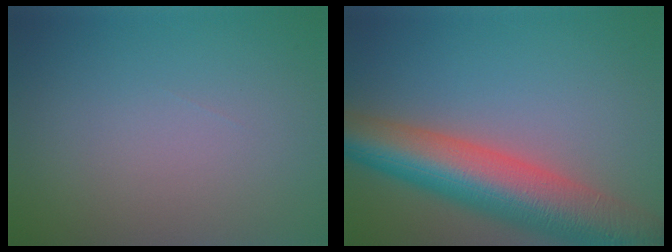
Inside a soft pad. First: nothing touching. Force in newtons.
{"total": 11.5, "press": 11.5, "slide": 0.5}